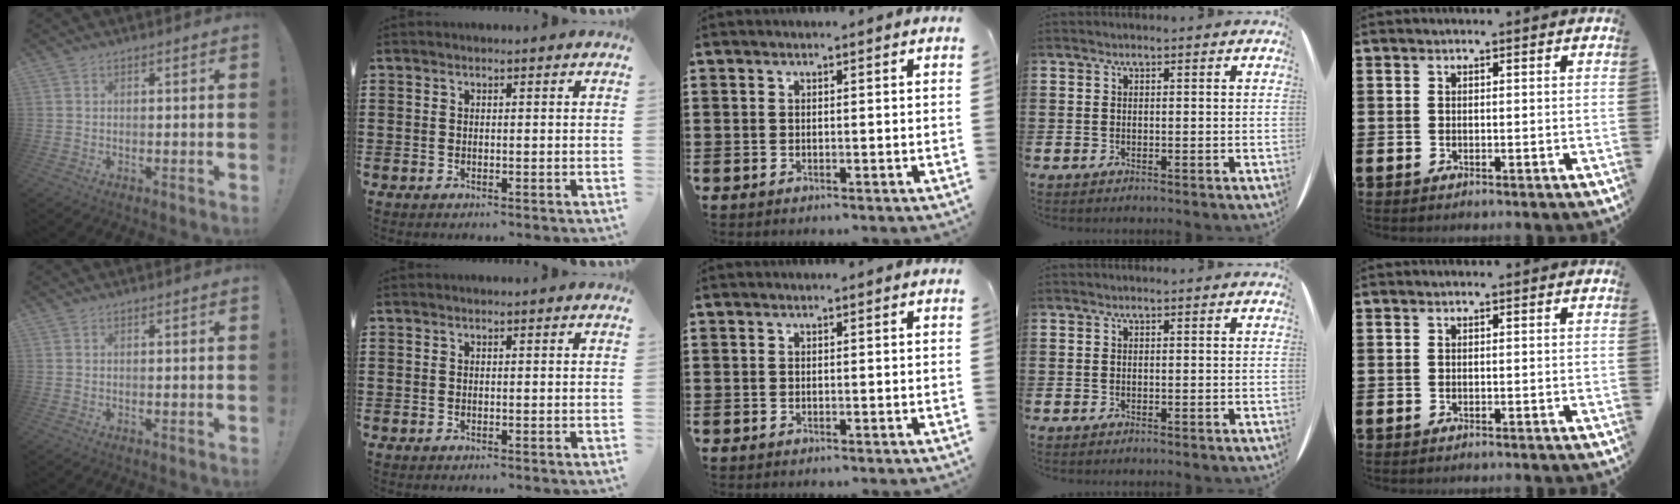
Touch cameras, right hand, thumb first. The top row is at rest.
{}